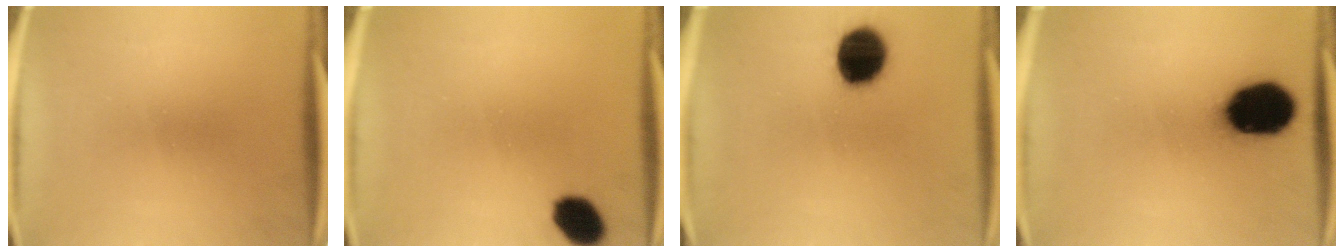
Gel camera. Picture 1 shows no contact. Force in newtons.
{"total": 7.1}
{"total": 13.7}
{"total": 18.6}